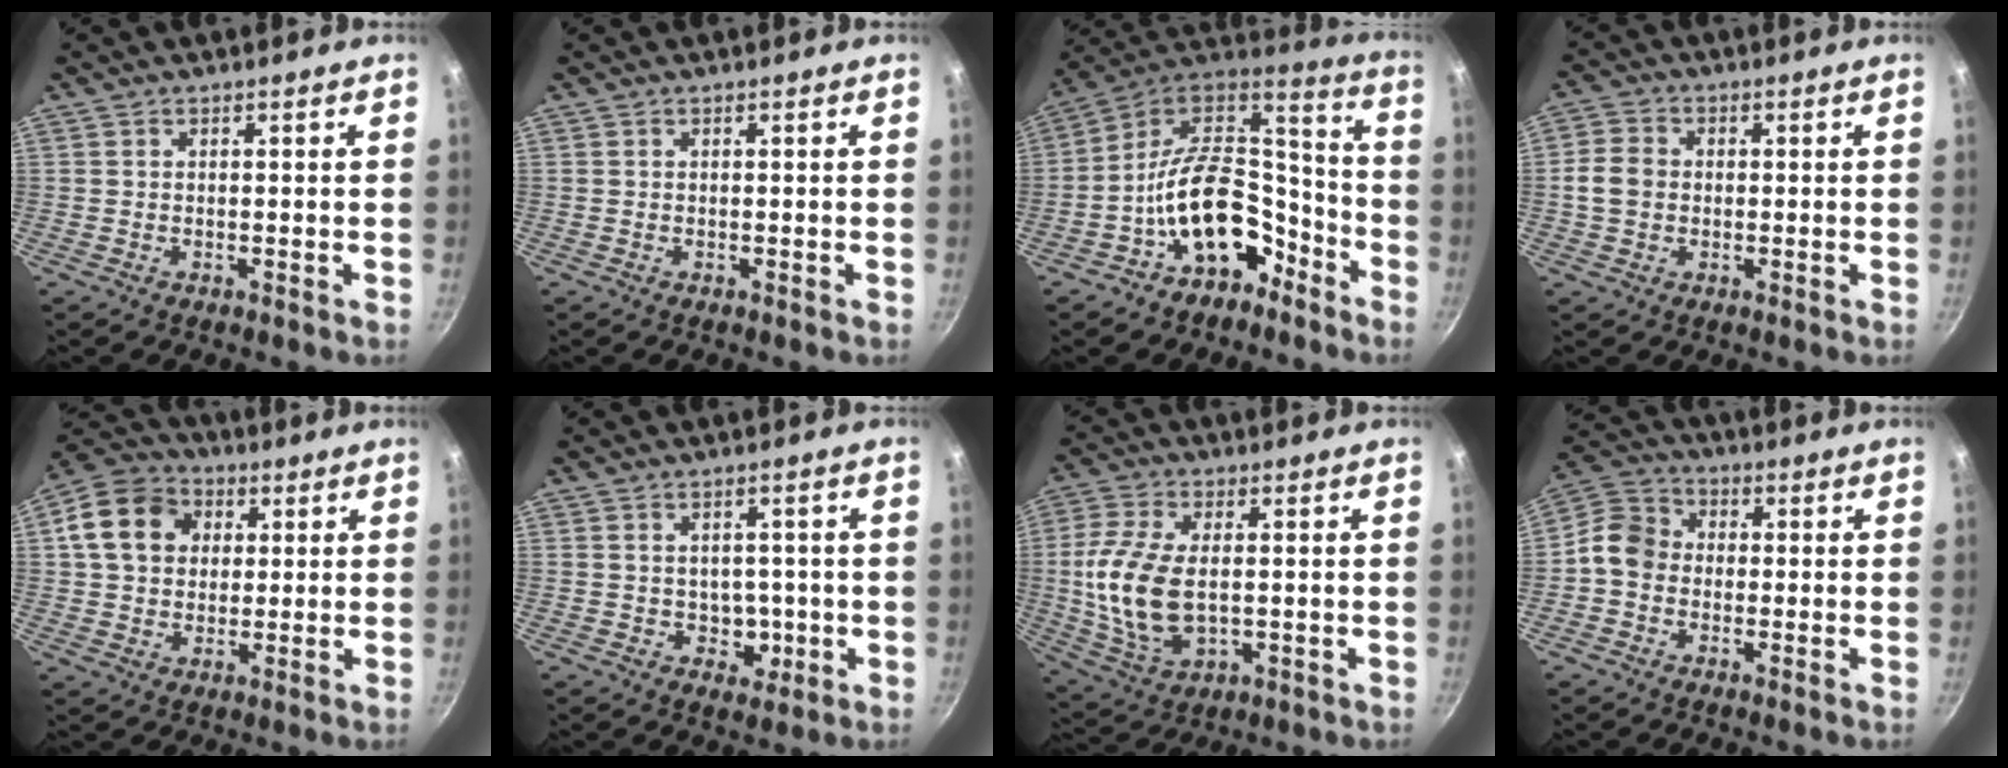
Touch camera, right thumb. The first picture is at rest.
{"total": 0.0}
{"total": 19.3, "force": [-8.4, 12.2, 12.3], "torque": [-0.163, 0.095, -0.139]}
{"total": 5.5, "force": [-0.2, 4.6, 3.0], "torque": [-0.043, 0.011, -0.012]}
{"total": 13.1, "force": [3.0, 10.6, 7.0], "torque": [-0.104, 0.016, 0.037]}
{"total": 4.3, "force": [-0.5, 3.6, 2.2], "torque": [0.000, 0.003, -0.001]}
{"total": 14.0, "force": [-0.1, 7.9, 11.5], "torque": [-0.232, -0.002, 0.002]}
{"total": 7.6, "force": [-1.1, 6.5, 3.8], "torque": [-0.047, 0.024, -0.045]}